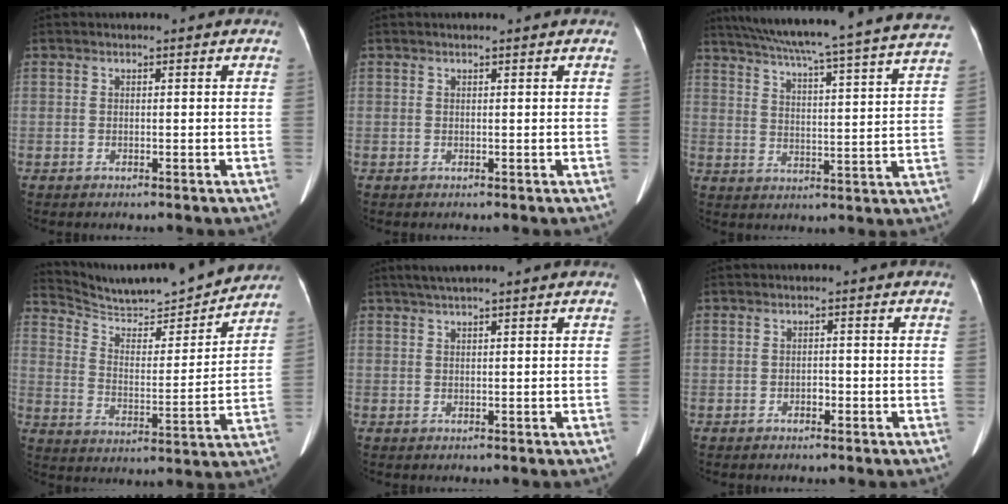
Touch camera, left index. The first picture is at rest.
{"total": 1.0, "force": [0.9, 0.0, 0.5], "torque": [-0.007, 0.014, 0.017]}
{"total": 29.7, "force": [26.8, -0.1, 12.8], "torque": [-0.213, -0.045, 0.343]}
{"total": 19.6, "force": [18.3, 2.3, 6.7], "torque": [-0.109, -0.015, 0.270]}
{"total": 4.5, "force": [3.5, -0.1, 2.7], "torque": [-0.048, 0.030, 0.064]}
{"total": 1.1, "force": [-0.6, 0.6, 0.7], "torque": [-0.010, 0.003, -0.008]}